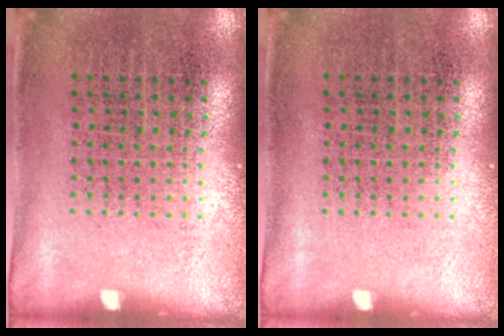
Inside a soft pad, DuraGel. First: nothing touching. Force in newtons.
{"total": 0.0}